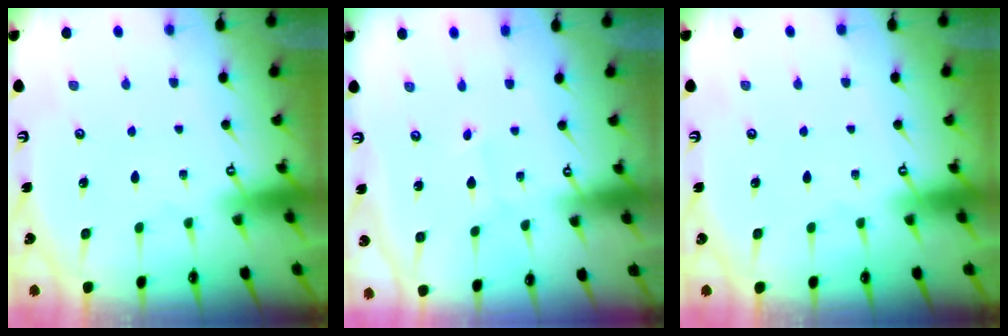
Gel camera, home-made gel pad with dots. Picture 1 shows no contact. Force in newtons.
{"total": 0.6, "press": 0.6, "slide": 0.1}
{"total": 0.0}